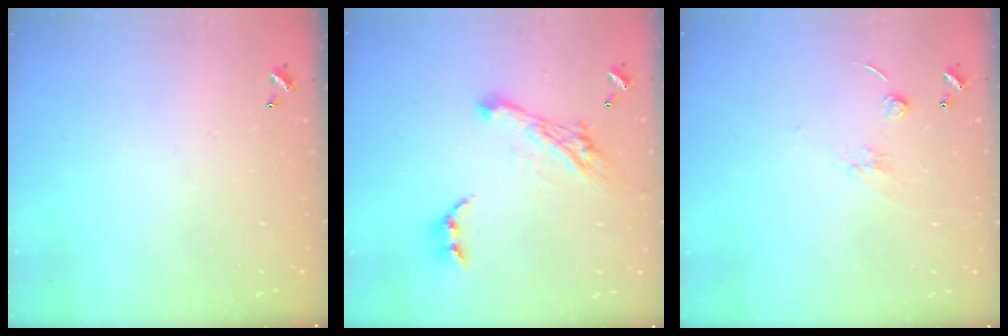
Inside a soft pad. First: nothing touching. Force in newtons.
{"total": 10.4, "press": 10.3, "slide": 0.9}
{"total": 2.3, "press": 2.3, "slide": 0.5}